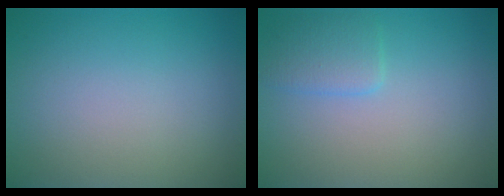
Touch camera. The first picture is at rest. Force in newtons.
{"total": 2.0, "press": 2.0, "slide": 0.1}